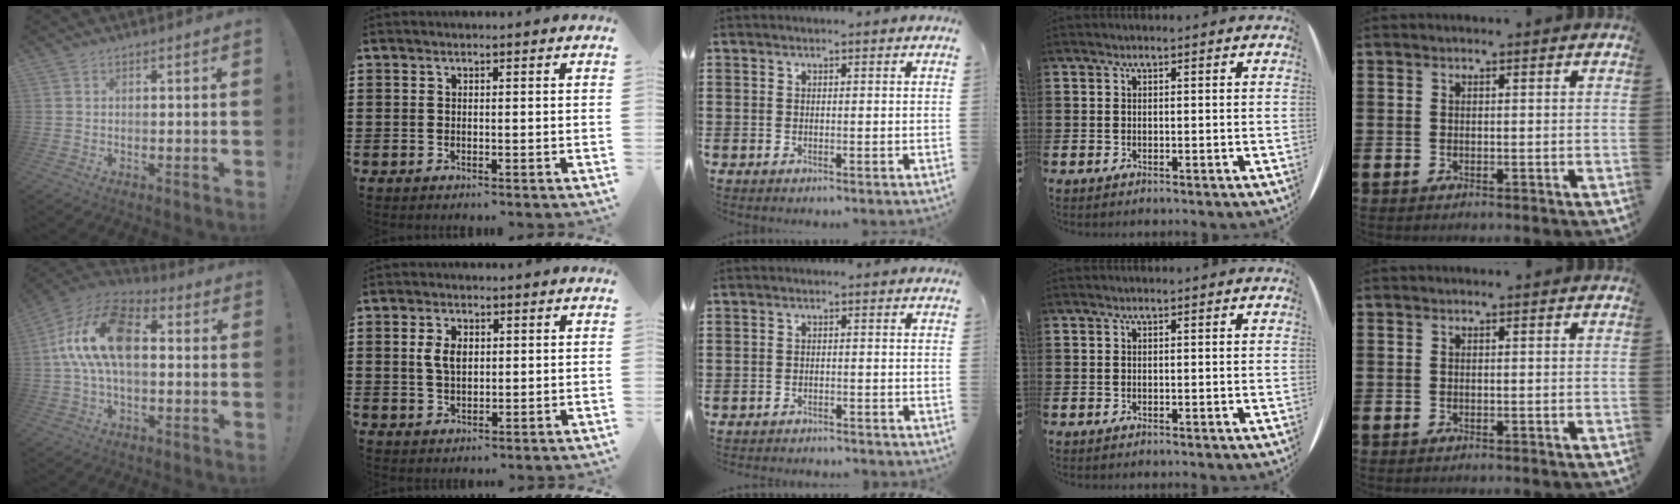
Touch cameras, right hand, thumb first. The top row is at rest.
{"thumb": {"total": 18.3, "force": [2.3, 10.1, 15.1], "torque": [-0.277, 0.010, 0.044]}, "index": {"total": 3.9, "force": [0.7, 2.3, 3.1], "torque": [-0.074, 0.008, 0.009]}, "middle": {"total": 1.6, "force": [-1.5, 0.0, 0.0], "torque": [-0.006, 0.002, -0.033]}}